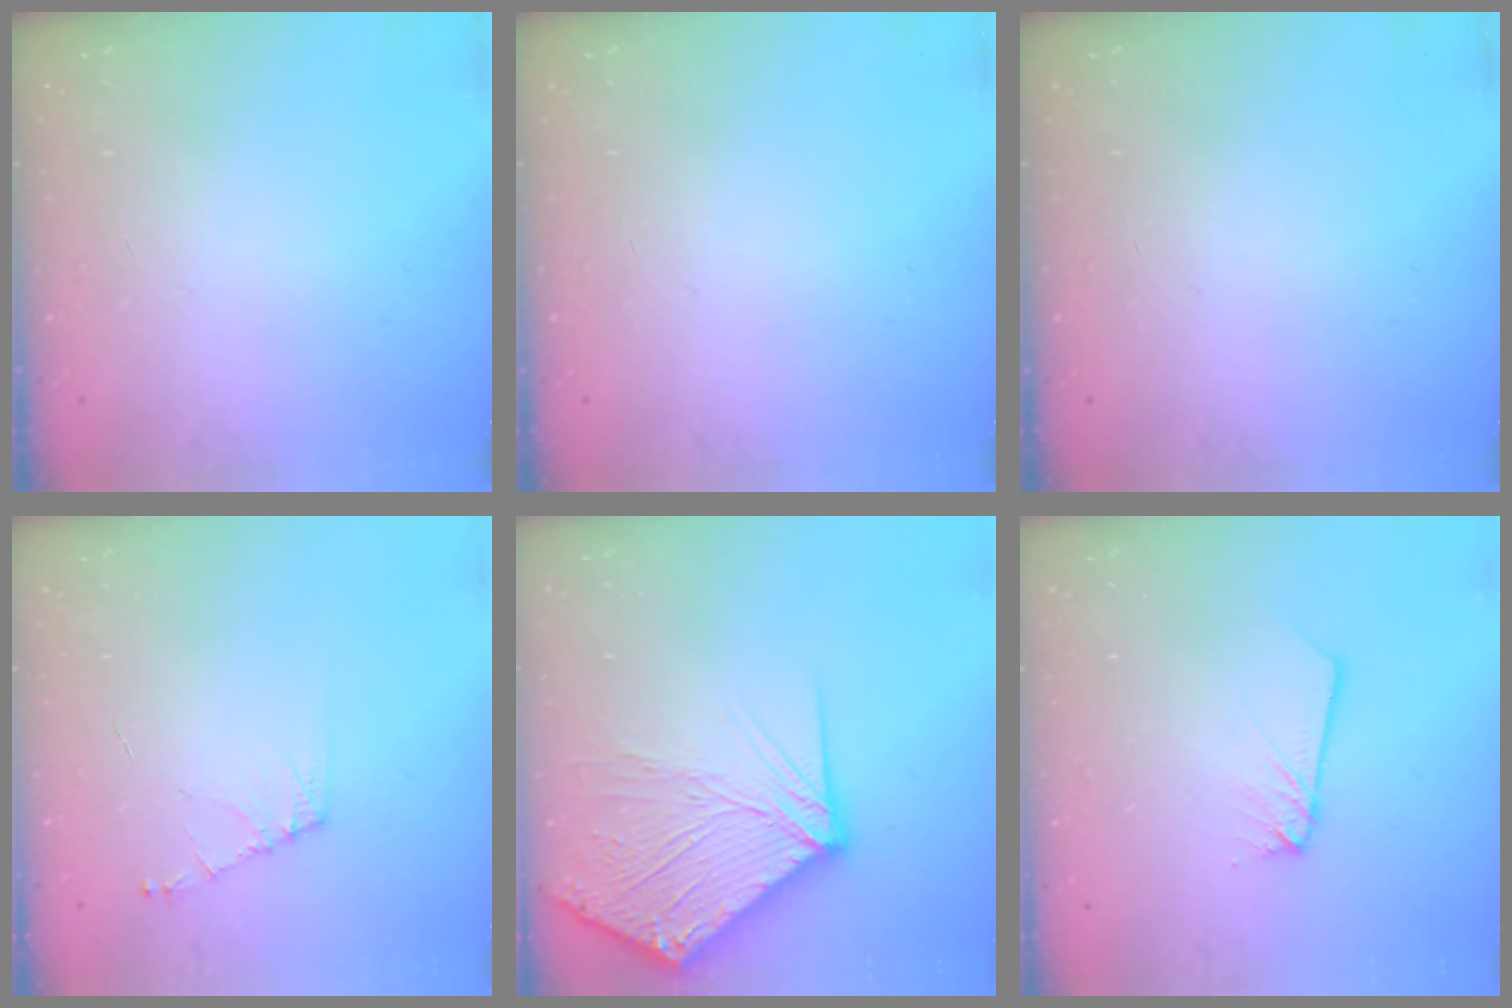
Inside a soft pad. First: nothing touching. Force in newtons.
{"total": 0.0}
{"total": 0.0}
{"total": 5.3, "press": 5.2, "slide": 0.6}
{"total": 16.8, "press": 16.7, "slide": 2.3}
{"total": 2.7, "press": 2.7, "slide": 0.3}